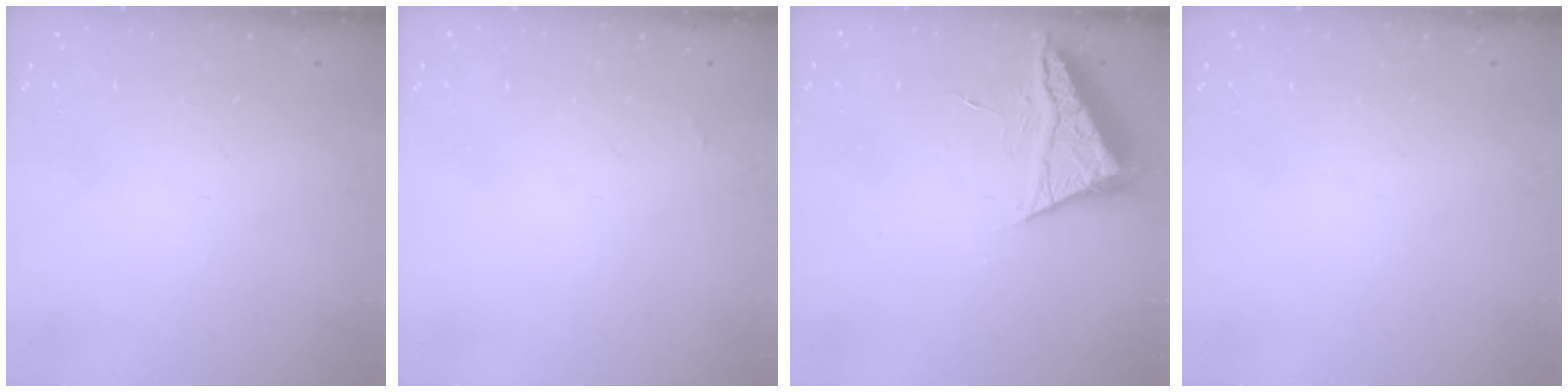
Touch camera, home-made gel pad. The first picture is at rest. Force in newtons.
{"total": 1.3, "press": 1.3, "slide": 0.2}
{"total": 5.4, "press": 5.4, "slide": 0.8}
{"total": 0.0}